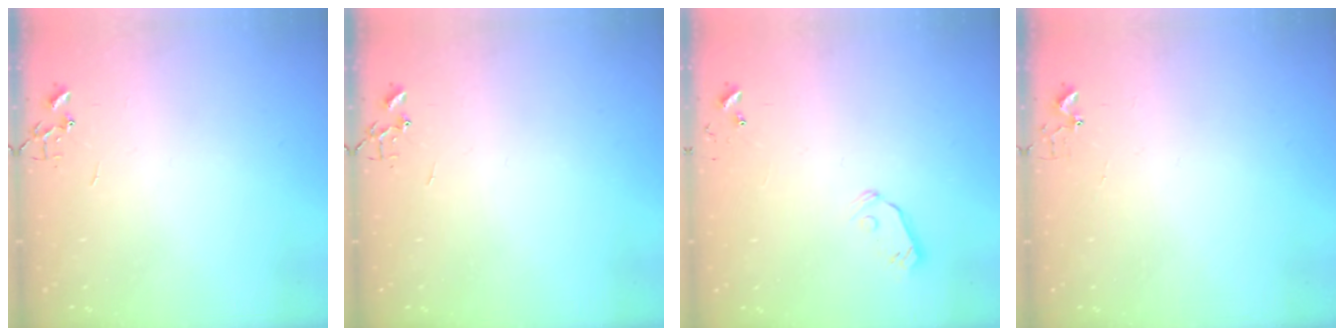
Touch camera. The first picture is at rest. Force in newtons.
{"total": 0.0}
{"total": 5.9, "press": 5.8, "slide": 1.0}
{"total": 2.7, "press": 2.7, "slide": 0.3}